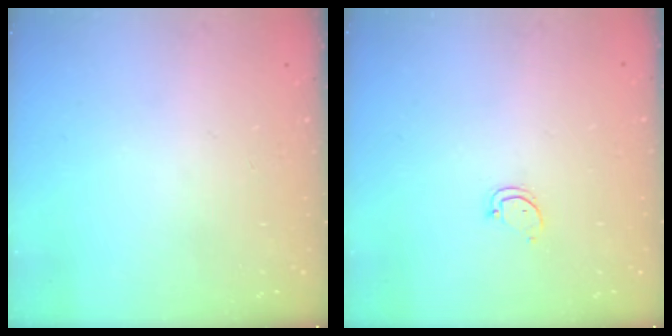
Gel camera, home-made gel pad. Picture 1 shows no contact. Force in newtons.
{"total": 2.6, "press": 2.6, "slide": 0.3}